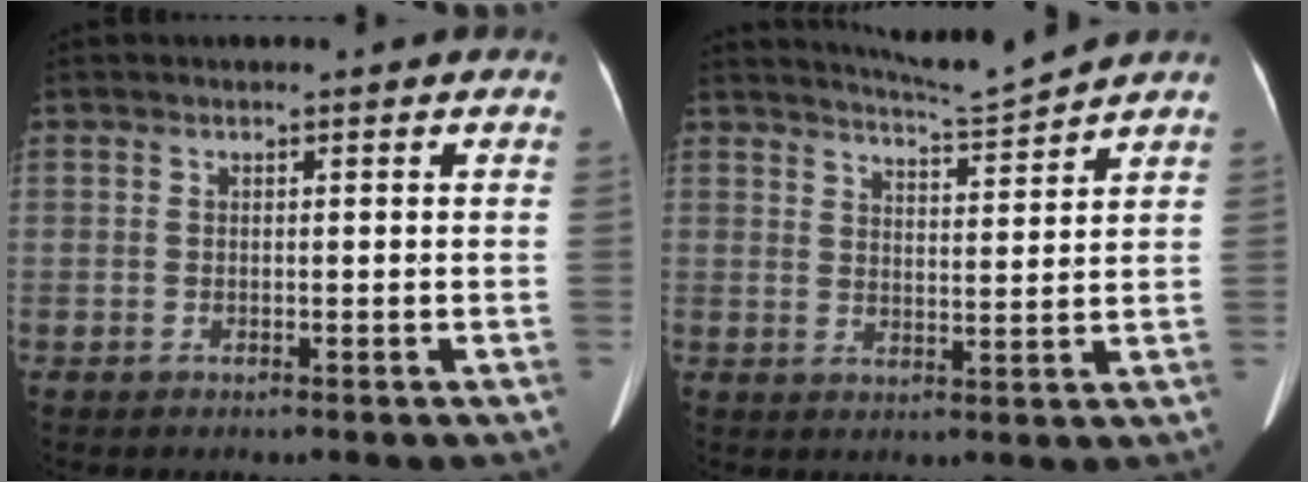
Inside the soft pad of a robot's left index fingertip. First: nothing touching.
{"total": 6.2, "force": [5.9, -1.9, 0.5], "torque": [-0.022, -0.017, 0.101]}